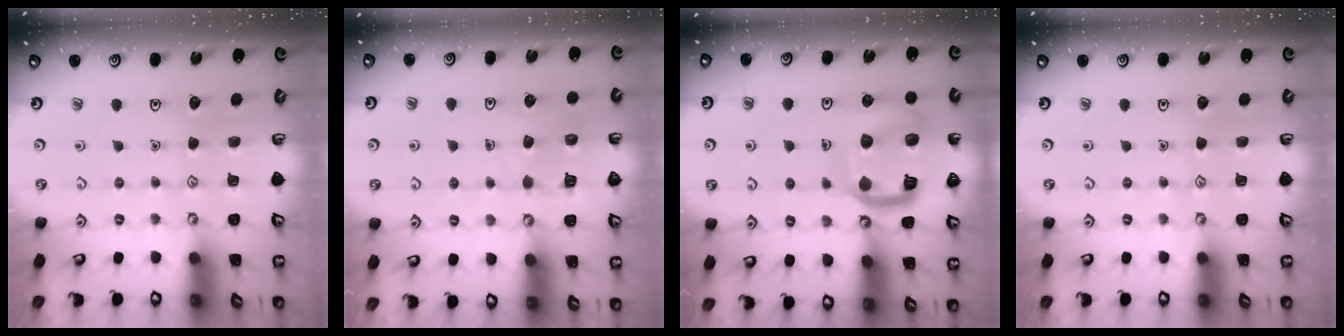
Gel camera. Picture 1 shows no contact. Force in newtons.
{"total": 5.1, "press": 5.1, "slide": 0.6}
{"total": 15.5, "press": 15.5, "slide": 1.2}
{"total": 0.0}